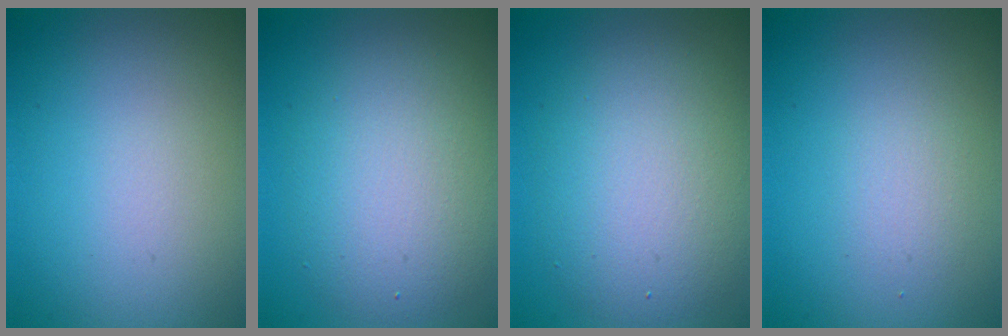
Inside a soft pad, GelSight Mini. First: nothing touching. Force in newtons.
{"total": 5.6, "press": 5.6, "slide": 0.2}
{"total": 6.0, "press": 5.9, "slide": 0.6}
{"total": 1.4, "press": 1.4, "slide": 0.1}